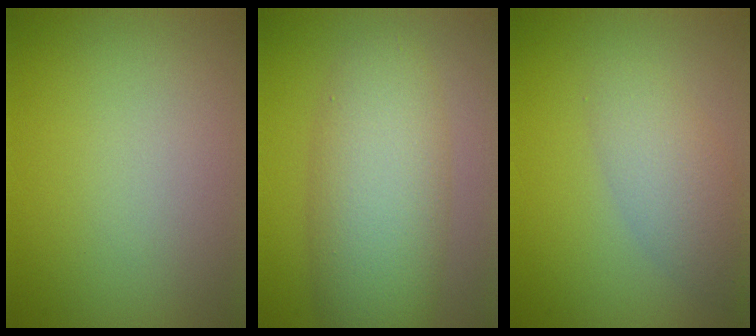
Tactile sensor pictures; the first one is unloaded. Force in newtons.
{"total": 7.3, "press": 7.3, "slide": 0.4}
{"total": 3.3, "press": 3.3, "slide": 0.1}